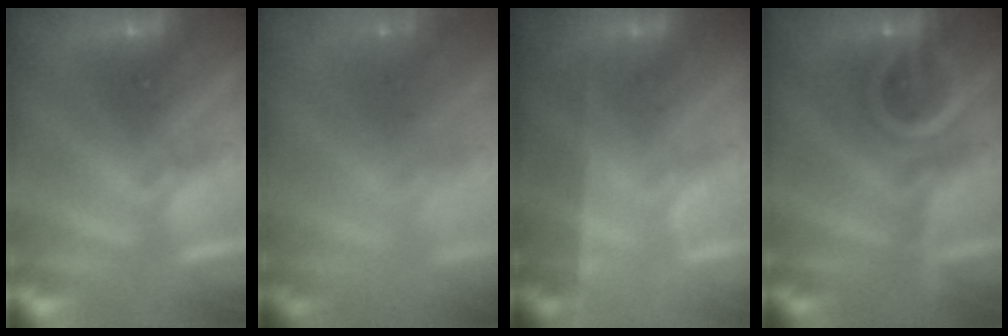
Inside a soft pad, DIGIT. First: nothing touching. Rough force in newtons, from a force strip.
{"total": 7.3}
{"total": 1.8}
{"total": 4.0}